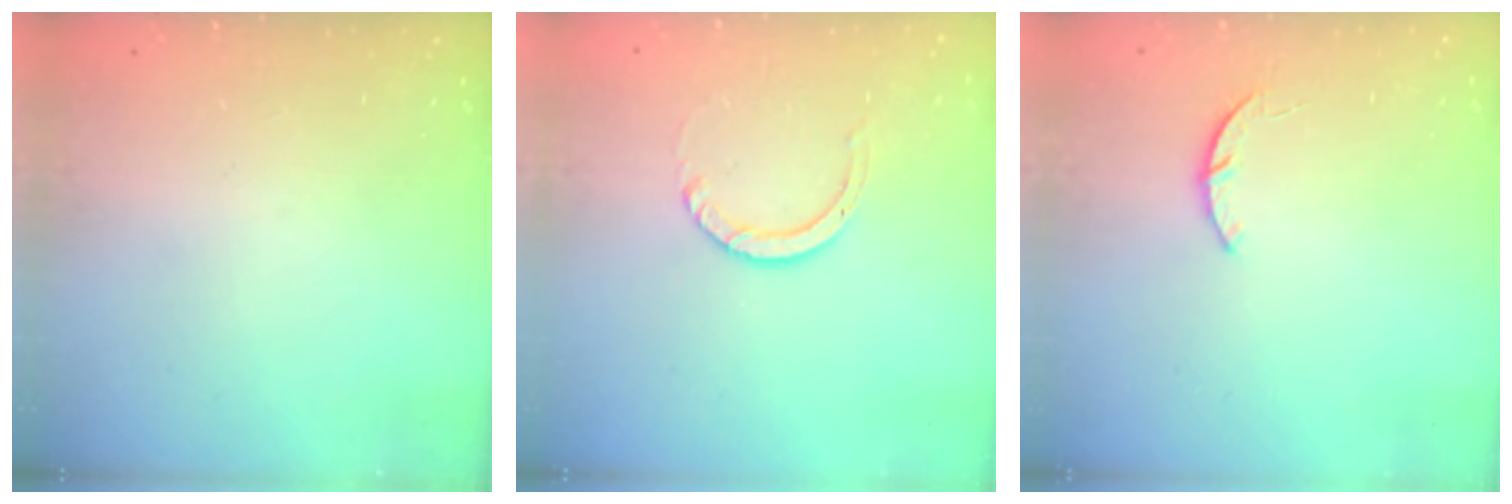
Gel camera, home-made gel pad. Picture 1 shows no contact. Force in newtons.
{"total": 4.0, "press": 4.0, "slide": 0.2}
{"total": 3.2, "press": 3.2, "slide": 0.4}